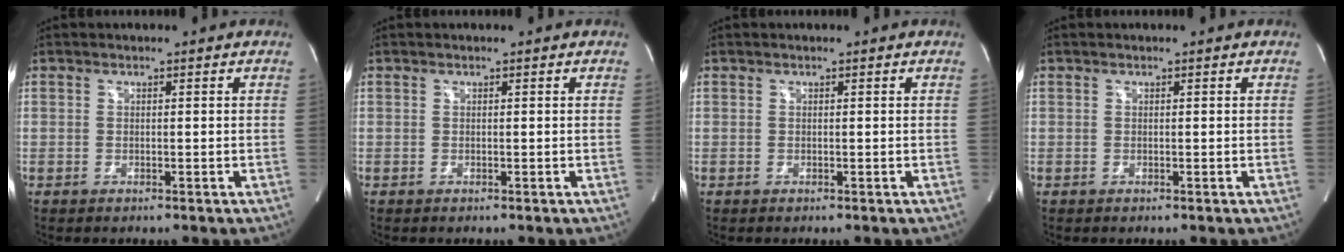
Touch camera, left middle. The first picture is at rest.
{"total": 0.0}
{"total": 0.0}
{"total": 0.0}